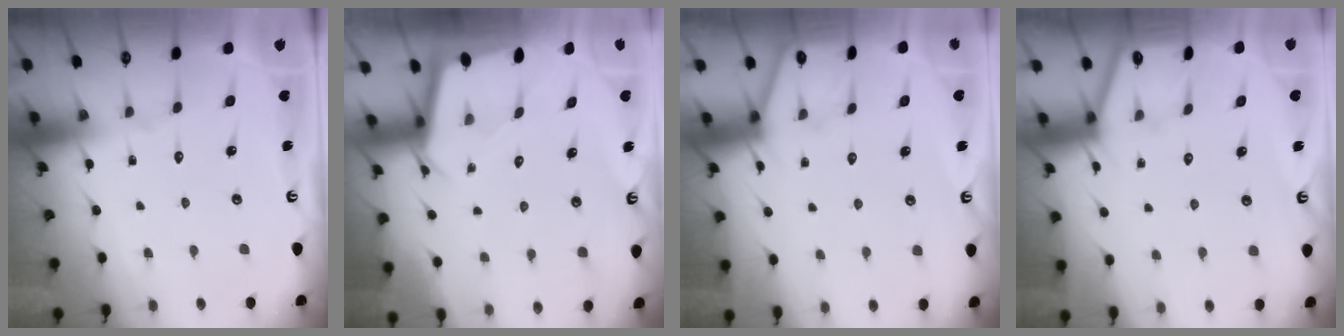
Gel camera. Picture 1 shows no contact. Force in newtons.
{"total": 2.4, "press": 2.4, "slide": 0.2}
{"total": 2.2, "press": 2.2, "slide": 0.3}
{"total": 2.4, "press": 2.4, "slide": 0.4}